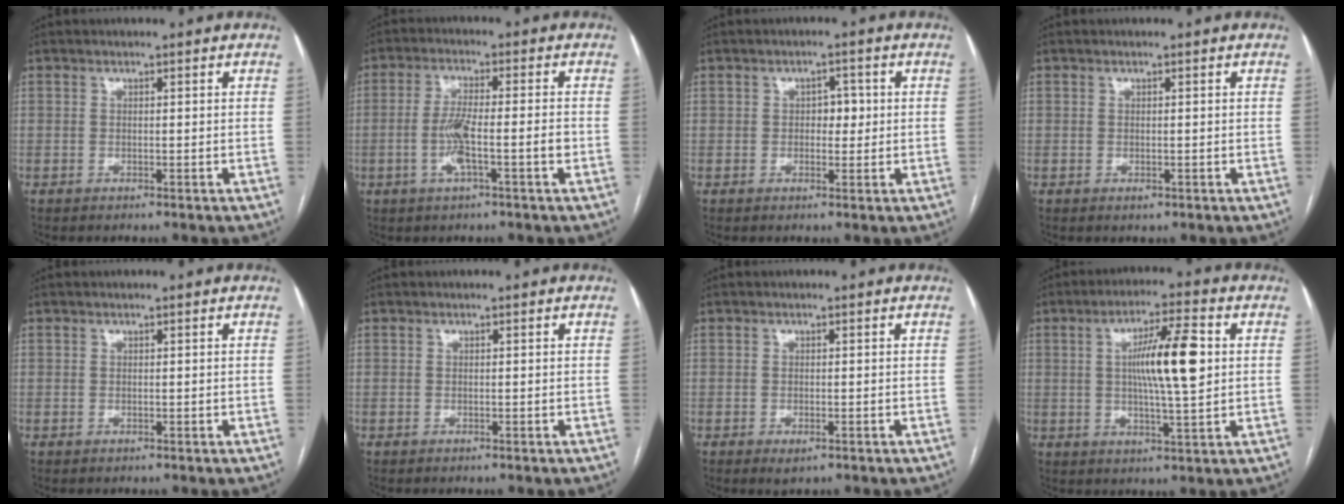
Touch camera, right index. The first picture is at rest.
{"total": 6.4, "force": [-1.9, 0.4, 6.1], "torque": [-0.118, 0.005, -0.034]}
{"total": 2.8, "force": [0.2, 1.7, 2.1], "torque": [-0.025, 0.009, 0.003]}
{"total": 0.8, "force": [-0.3, 0.4, 0.6], "torque": [-0.007, -0.001, -0.002]}
{"total": 0.0}
{"total": 0.0}
{"total": 1.7, "force": [-0.9, 0.6, 1.3], "torque": [-0.018, -0.002, -0.007]}
{"total": 10.7, "force": [1.5, 1.0, 10.5], "torque": [-0.182, 0.006, 0.025]}